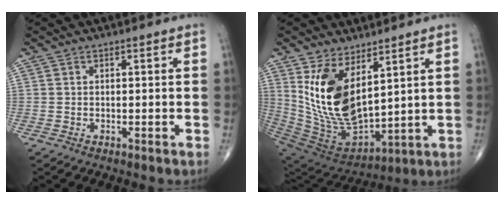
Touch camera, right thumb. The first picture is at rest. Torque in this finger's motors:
{"motor_torque": [-1.14, 2.40, 1.60, 0.85, 0.22]}